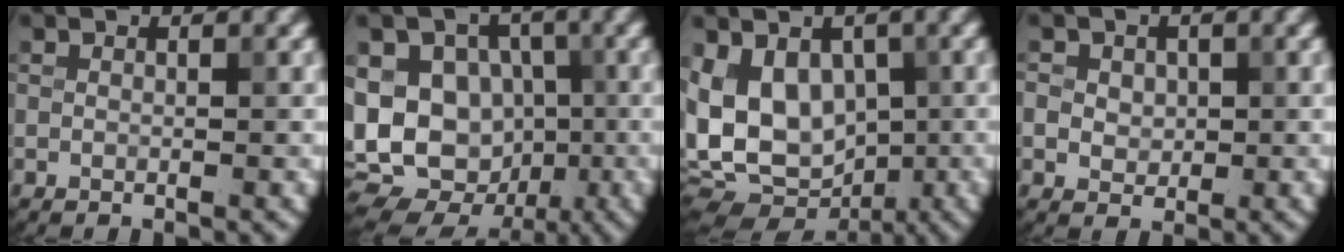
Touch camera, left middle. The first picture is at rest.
{"total": 14.4, "force": [-2.3, 11.9, 7.9], "torque": [-0.139, 0.012, -0.056]}
{"total": 12.6, "force": [0.1, 9.2, 8.6], "torque": [-0.146, 0.000, 0.012]}
{"total": 3.0, "force": [0.7, 2.5, 1.4], "torque": [-0.025, 0.012, 0.008]}